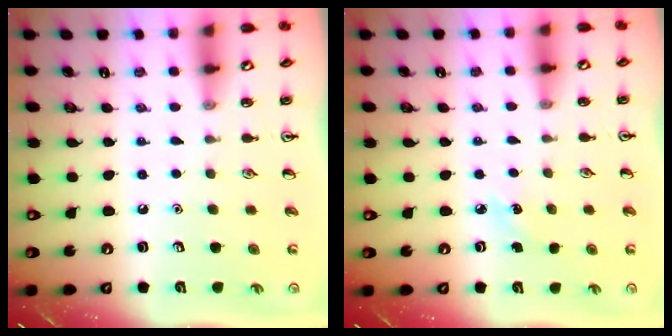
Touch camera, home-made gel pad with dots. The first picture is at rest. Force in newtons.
{"total": 3.2, "press": 3.0, "slide": 1.1}